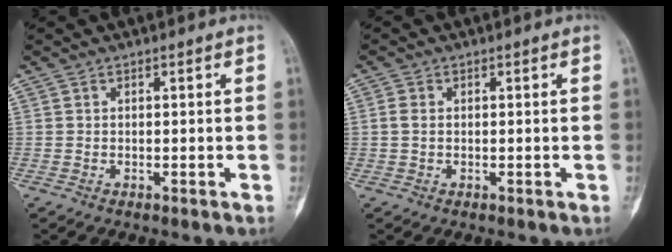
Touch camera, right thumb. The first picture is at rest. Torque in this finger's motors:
{"motor_torque": [-0.24, 0.18, 0.46, -0.04, 0.05]}